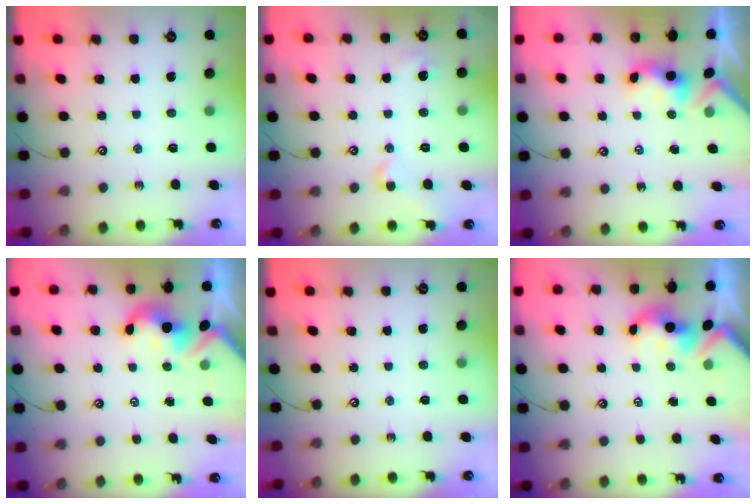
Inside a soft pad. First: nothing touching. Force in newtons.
{"total": 2.3, "press": 2.2, "slide": 0.6}
{"total": 3.0, "press": 3.0, "slide": 0.4}
{"total": 2.6, "press": 2.6, "slide": 0.5}
{"total": 0.0}
{"total": 1.7, "press": 1.5, "slide": 0.7}